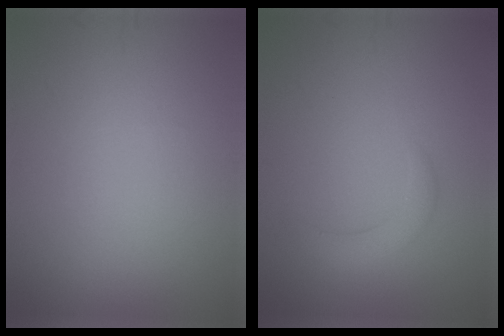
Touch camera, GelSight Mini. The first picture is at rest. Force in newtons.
{"total": 2.0, "press": 2.0, "slide": 0.1}